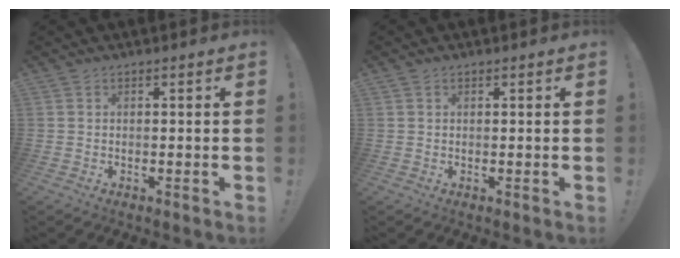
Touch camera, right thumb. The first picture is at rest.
{"total": 0.5, "force": [0.3, 0.4, 0.1], "torque": [0.001, -0.001, 0.006]}